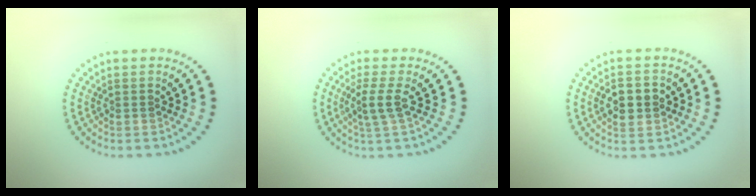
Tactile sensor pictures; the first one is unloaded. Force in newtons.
{"total": 2.1, "press": 1.5, "slide": 1.4}
{"total": 3.0, "press": 3.0, "slide": 0.1}